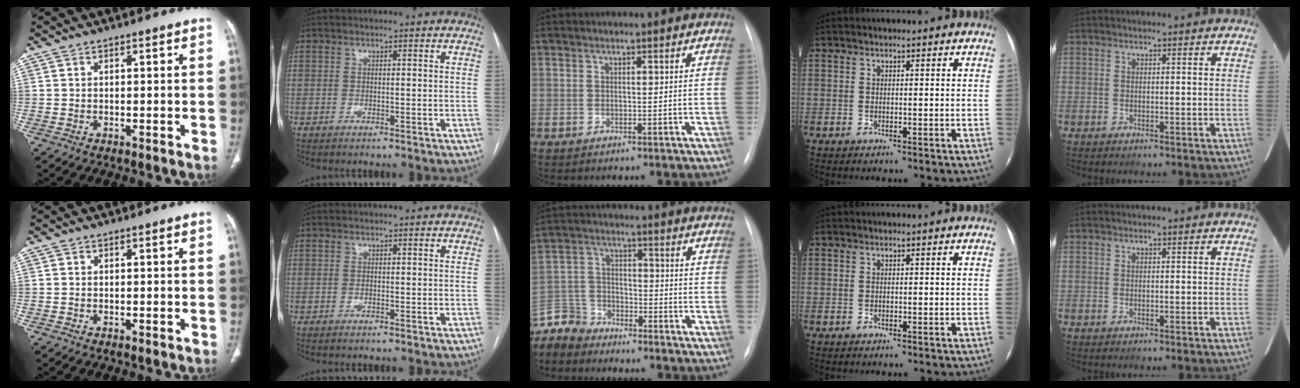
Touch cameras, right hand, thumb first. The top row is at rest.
{"middle": {"total": 9.8, "force": [-9.0, 3.9, 0.2], "torque": [-0.019, 0.009, -0.180]}}